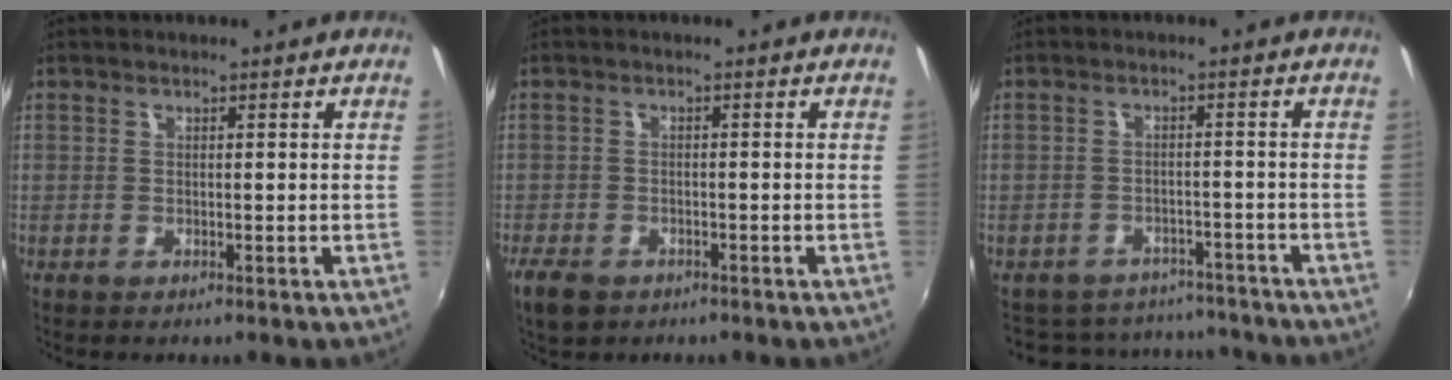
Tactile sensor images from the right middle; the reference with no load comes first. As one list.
[{"total": 5.1, "force": [-3.4, 2.9, 2.4], "torque": [-0.066, -0.014, -0.062]}, {"total": 11.8, "force": [-10.1, 5.6, 2.5], "torque": [-0.064, 0.031, -0.127]}]